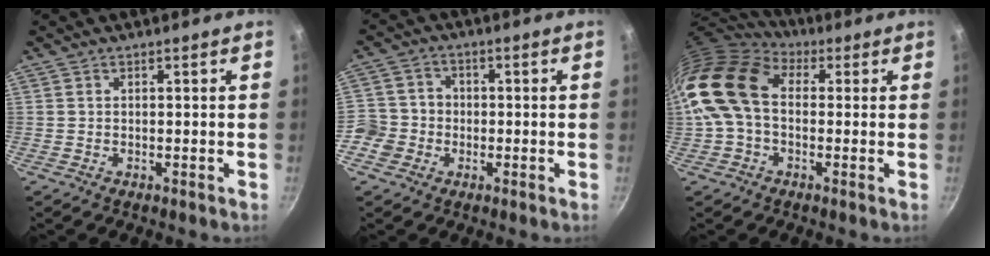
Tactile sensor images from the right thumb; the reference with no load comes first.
{"total": 6.6, "force": [-2.1, 6.0, 1.8], "torque": [0.001, 0.022, -0.051]}
{"total": 15.7, "force": [1.2, 11.1, 11.1], "torque": [-0.202, 0.026, 0.004]}